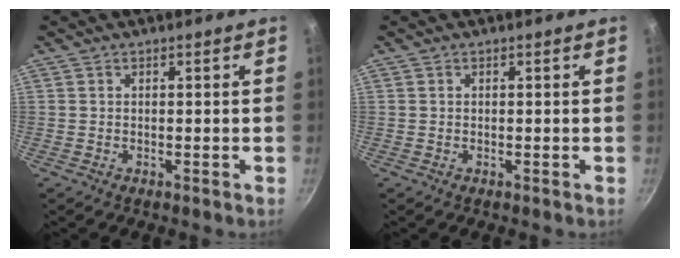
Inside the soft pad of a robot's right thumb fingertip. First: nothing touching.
{"total": 0.0}